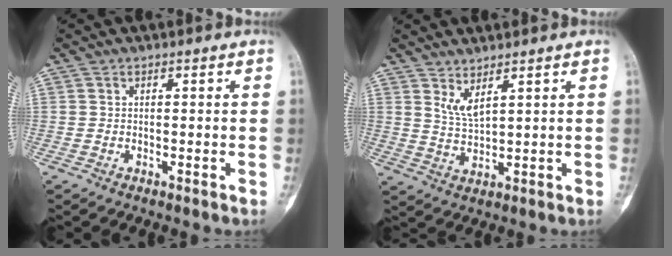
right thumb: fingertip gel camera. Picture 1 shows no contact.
{"total": 3.8, "force": [2.5, 0.9, 2.8], "torque": [-0.053, -0.028, 0.057]}